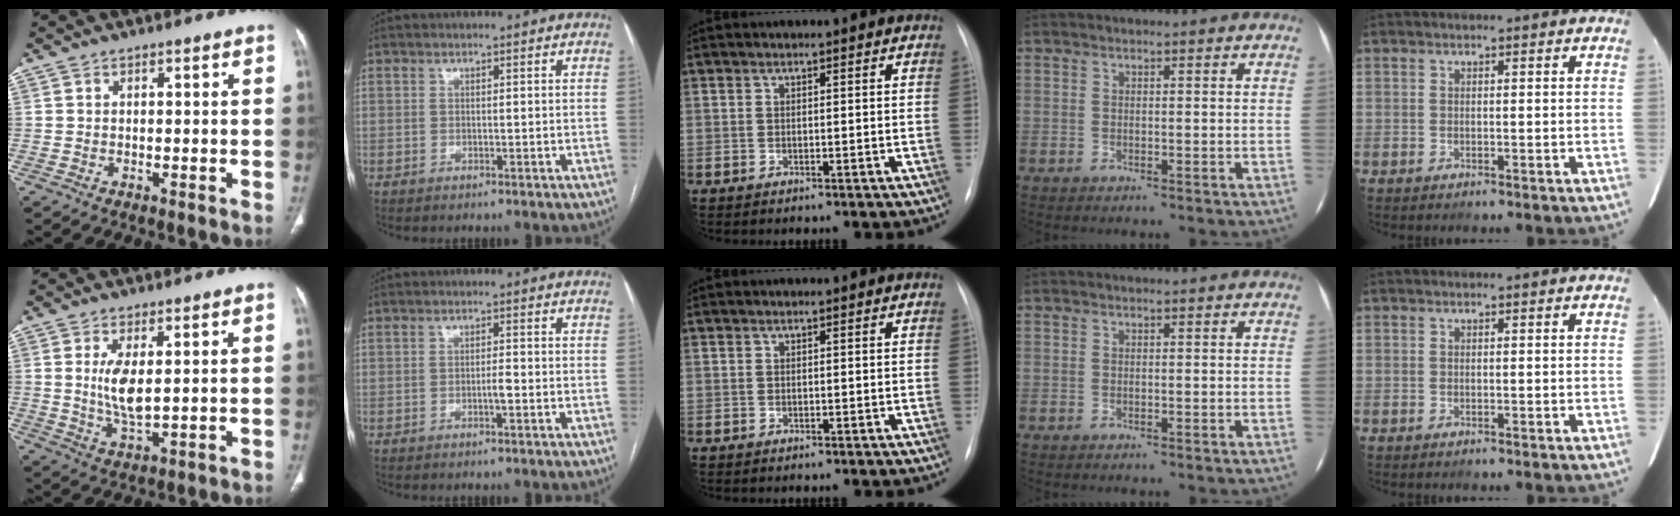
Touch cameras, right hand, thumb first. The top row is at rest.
{"thumb": {"total": 6.5, "force": [1.2, 2.3, 5.9], "torque": [-0.122, -0.020, 0.031]}, "index": {"total": 1.6, "force": [-0.4, 0.3, 1.5], "torque": [-0.028, 0.001, -0.007]}}